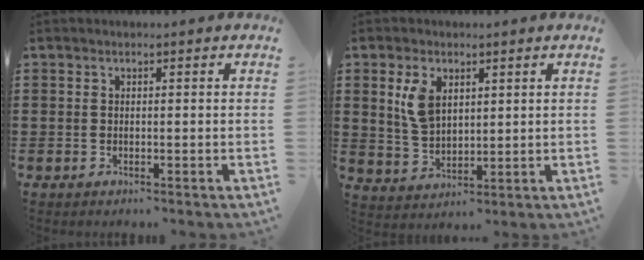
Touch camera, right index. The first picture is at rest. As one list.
[{"total": 5.7, "force": [2.4, 3.4, 3.8], "torque": [-0.088, 0.010, 0.043]}]